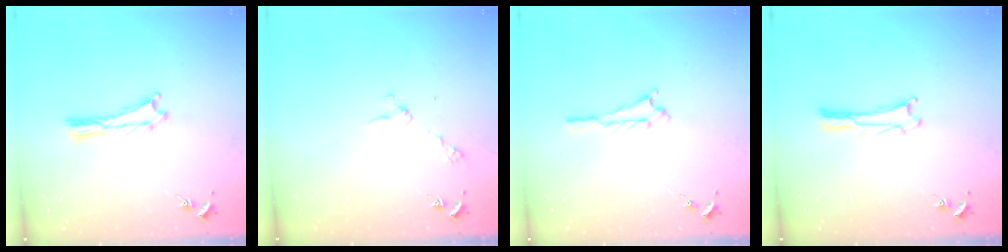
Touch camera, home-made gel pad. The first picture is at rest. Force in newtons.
{"total": 2.9, "press": 2.9, "slide": 0.2}
{"total": 1.4, "press": 1.4, "slide": 0.2}
{"total": 0.8, "press": 0.7, "slide": 0.1}